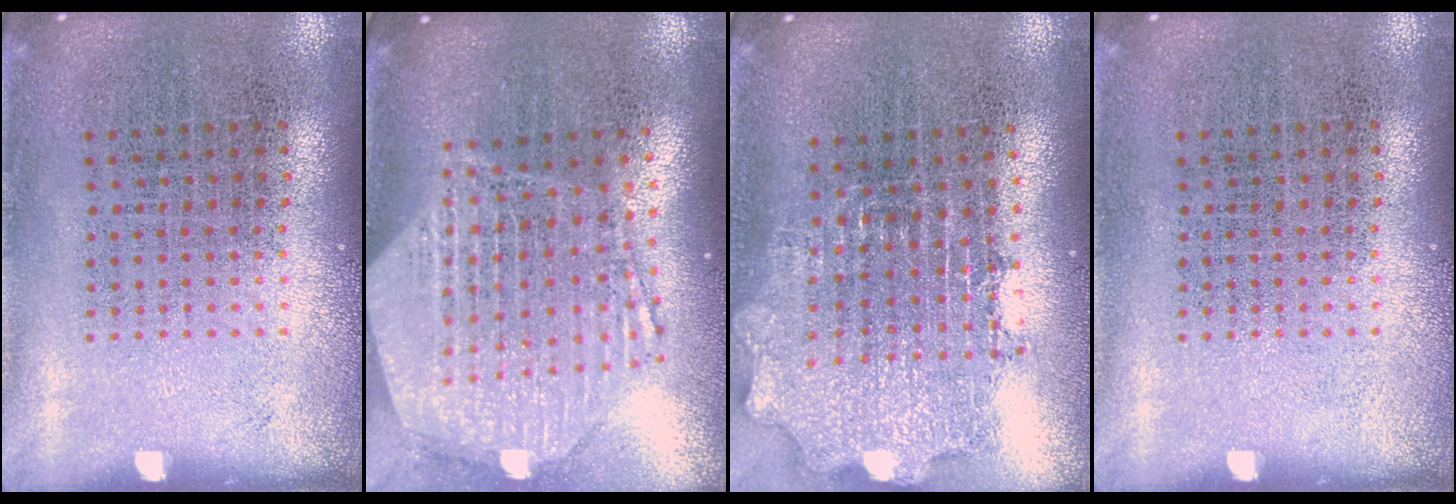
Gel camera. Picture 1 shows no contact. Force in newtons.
{"total": 3.0, "press": 2.4, "slide": 1.8}
{"total": 2.0, "press": 1.6, "slide": 1.2}
{"total": 0.0}